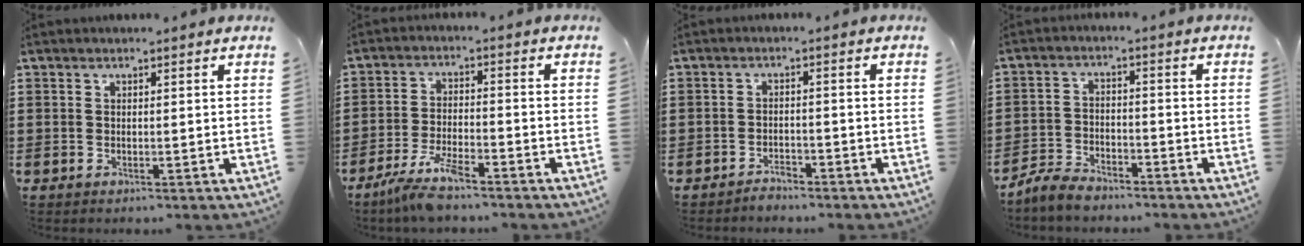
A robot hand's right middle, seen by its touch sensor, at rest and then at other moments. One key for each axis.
{"total": 5.8, "fx": -4.7, "fy": 0.6, "fz": 3.4, "tx": -0.085, "ty": -0.015, "tz": -0.091}
{"total": 2.1, "fx": -2.0, "fy": 0.3, "fz": 0.3, "tx": -0.014, "ty": 0.000, "tz": -0.041}
{"total": 4.4, "fx": -4.2, "fy": 1.0, "fz": 0.9, "tx": -0.033, "ty": 0.005, "tz": -0.089}